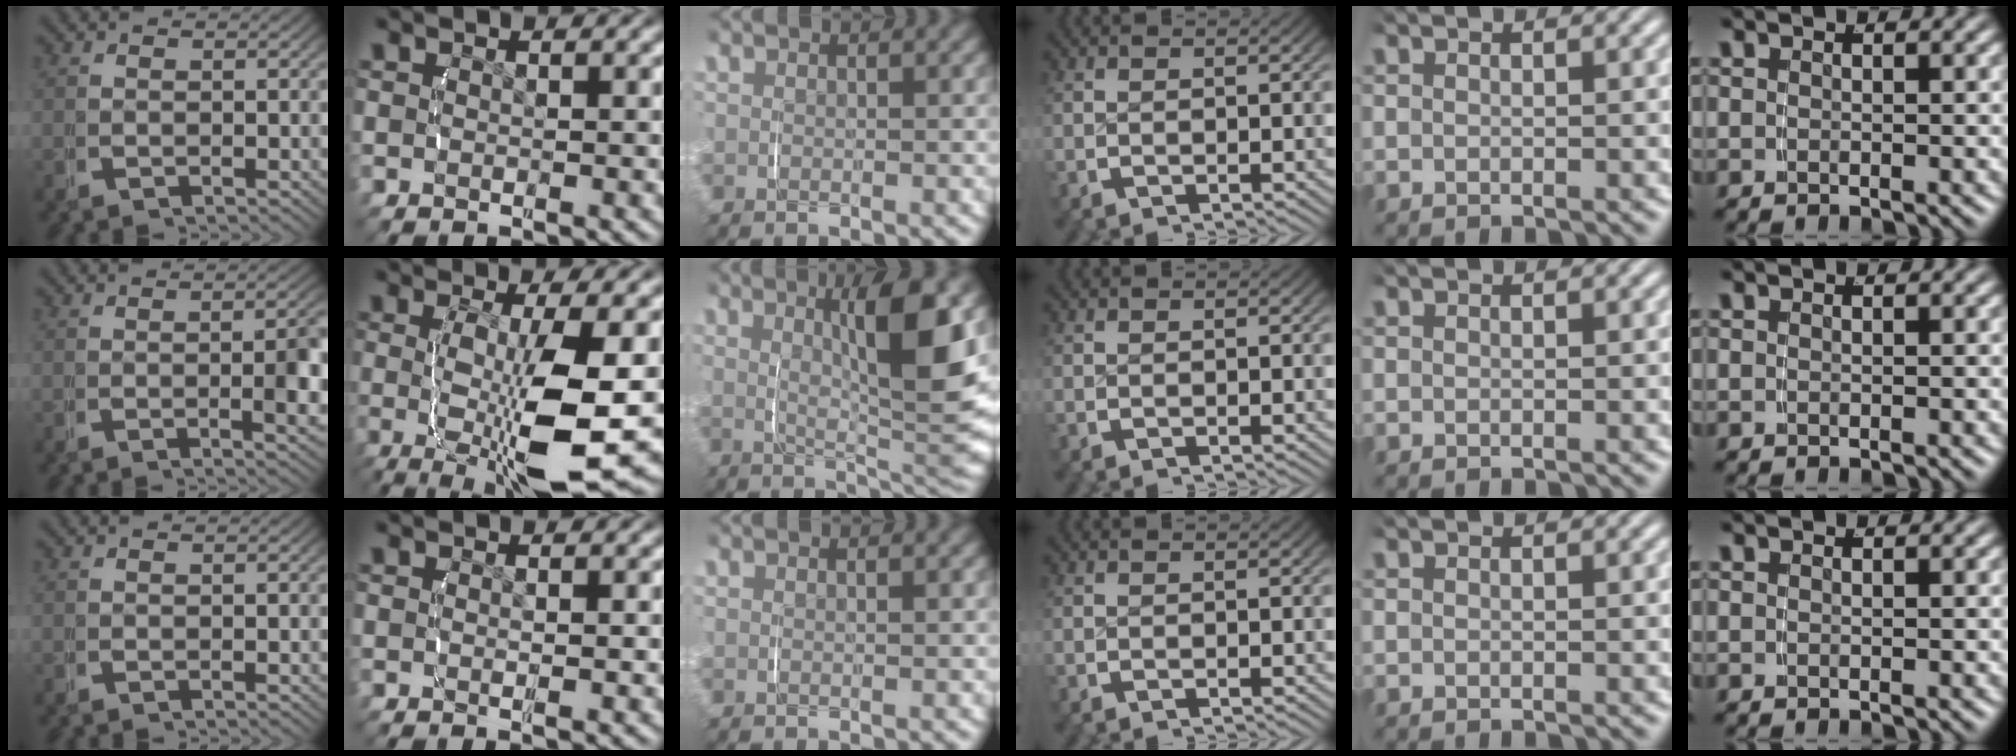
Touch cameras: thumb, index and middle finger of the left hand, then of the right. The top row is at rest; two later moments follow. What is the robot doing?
{"motion": "lift_and_place", "object": "jewelry box"}